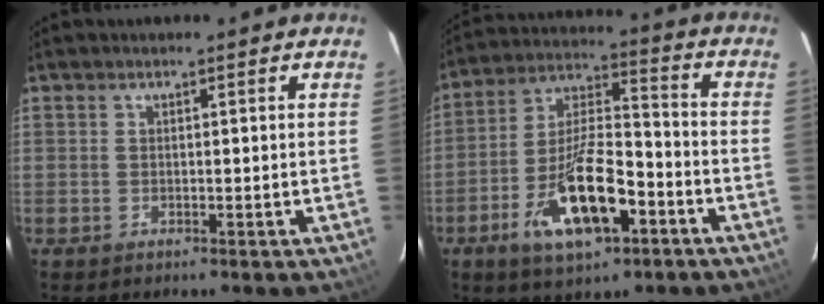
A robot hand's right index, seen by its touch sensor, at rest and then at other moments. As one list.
[{"total": 15.8, "force": [-7.1, 5.9, 12.8], "torque": [-0.254, 0.003, -0.122]}]